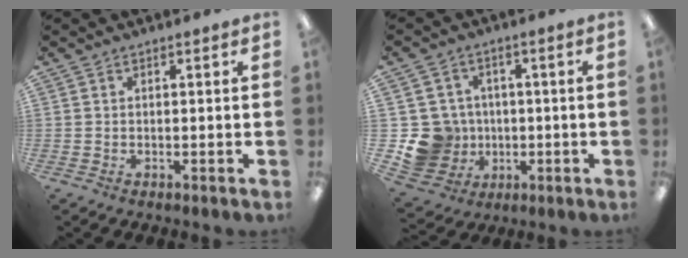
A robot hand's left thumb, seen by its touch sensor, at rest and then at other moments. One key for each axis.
{"total": 11.2, "fx": -2.0, "fy": 10.7, "fz": 2.8, "tx": -0.088, "ty": 0.019, "tz": -0.023}